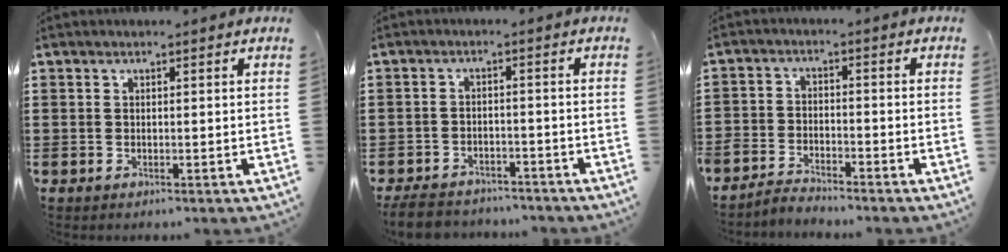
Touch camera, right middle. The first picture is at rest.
{"total": 4.1, "force": [-4.0, 0.9, 0.7], "torque": [-0.026, 0.001, -0.085]}
{"total": 3.1, "force": [-3.1, 0.4, -0.3], "torque": [-0.005, 0.003, -0.069]}